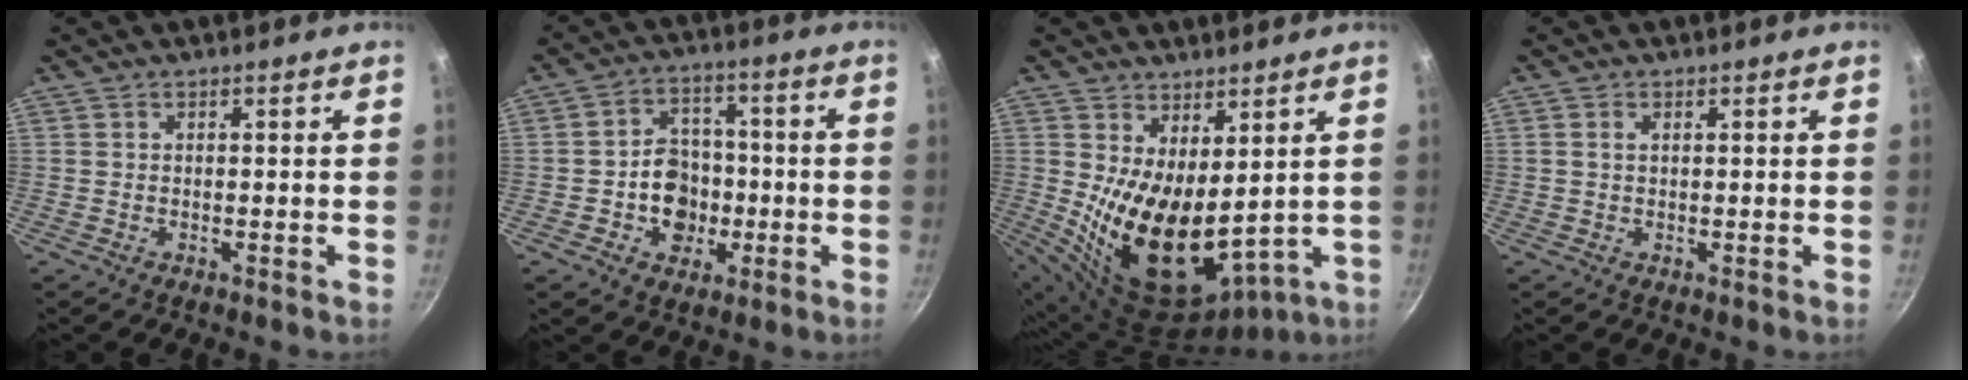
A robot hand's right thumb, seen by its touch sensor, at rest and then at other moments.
{"total": 10.0, "force": [-2.0, 8.4, 5.0], "torque": [-0.039, 0.023, -0.034]}
{"total": 17.0, "force": [1.9, 9.4, 14.1], "torque": [-0.222, -0.048, 0.060]}
{"total": 1.3, "force": [0.4, 0.8, 0.9], "torque": [-0.016, 0.003, 0.006]}